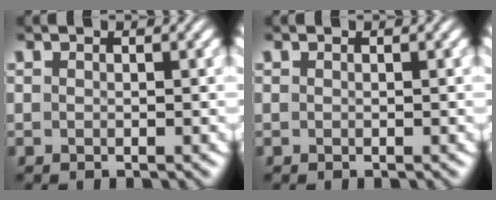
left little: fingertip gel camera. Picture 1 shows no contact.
{"total": 0.0}